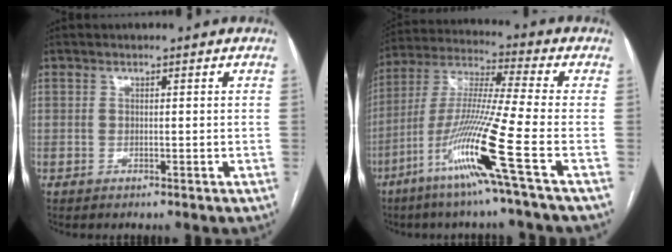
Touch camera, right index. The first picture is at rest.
{"total": 15.9, "force": [-7.0, -2.1, 14.1], "torque": [-0.287, -0.027, -0.139]}